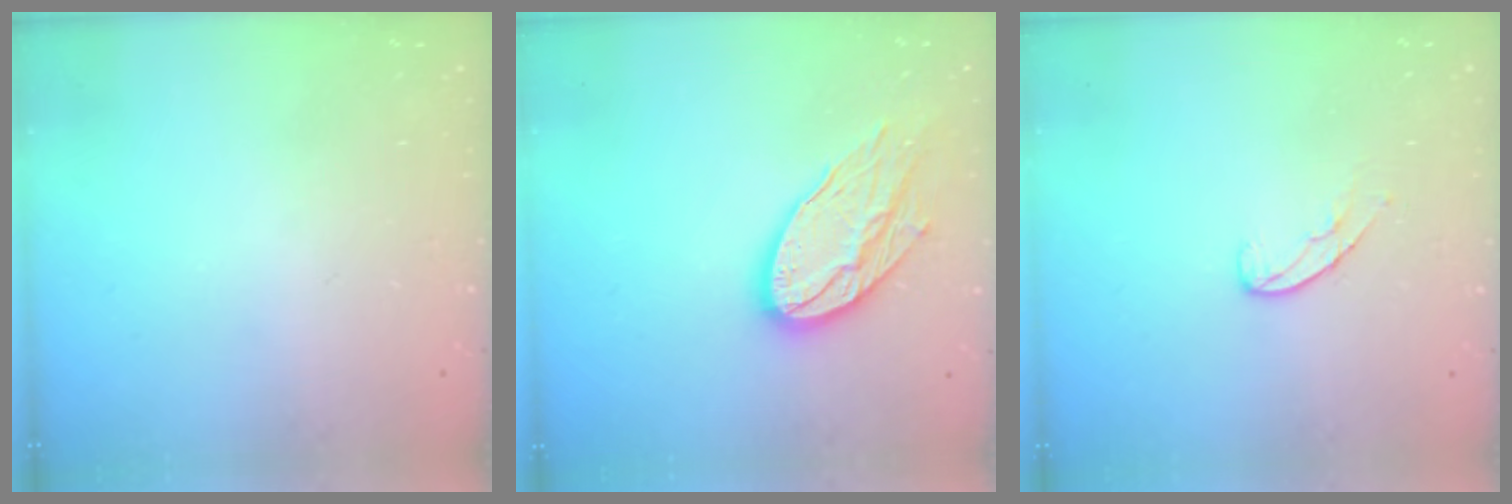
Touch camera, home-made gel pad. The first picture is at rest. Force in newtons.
{"total": 15.3, "press": 15.2, "slide": 1.2}
{"total": 6.3, "press": 6.3, "slide": 0.6}